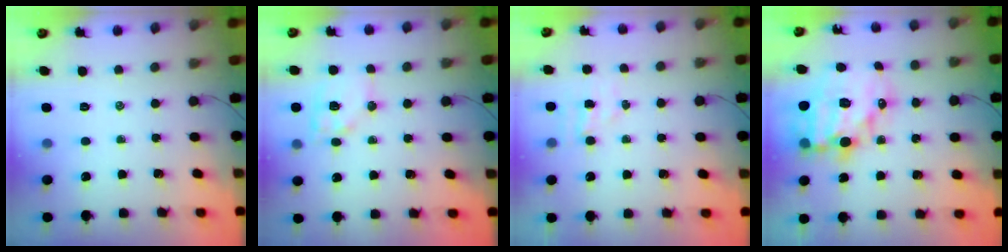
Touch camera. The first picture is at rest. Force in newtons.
{"total": 11.3, "press": 11.2, "slide": 1.7}
{"total": 3.4, "press": 3.2, "slide": 1.0}
{"total": 17.8, "press": 17.4, "slide": 4.0}